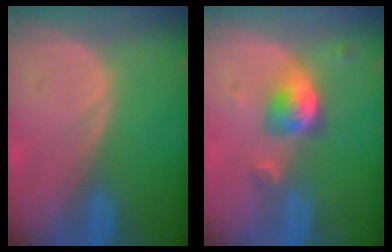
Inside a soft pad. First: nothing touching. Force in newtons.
{"total": 5.0, "press": 4.9, "slide": 0.4}